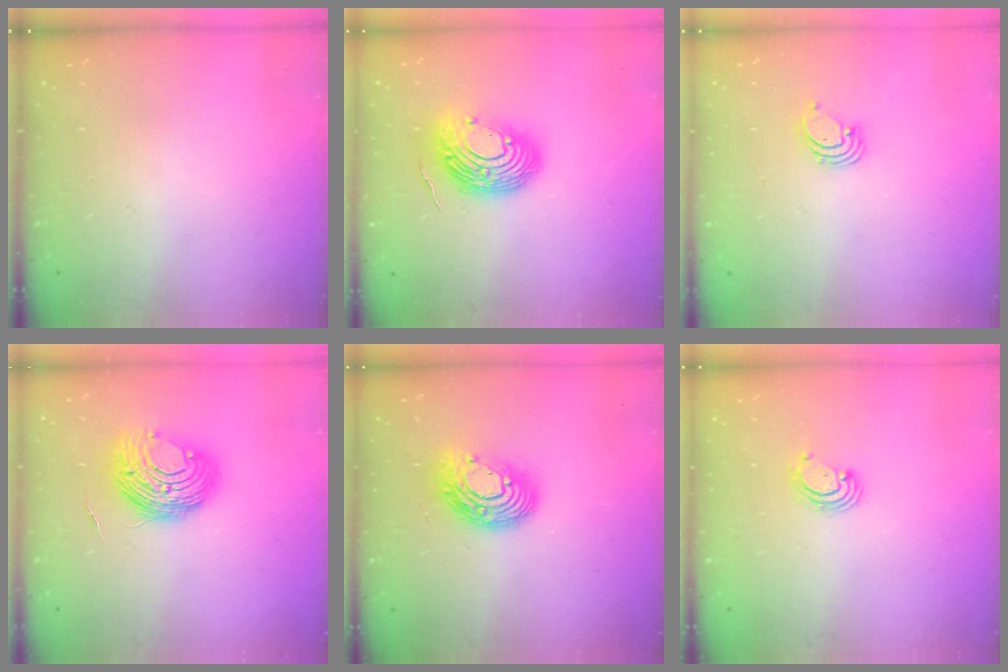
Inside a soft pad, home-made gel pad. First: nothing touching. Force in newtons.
{"total": 13.6, "press": 13.4, "slide": 2.2}
{"total": 1.6, "press": 1.6, "slide": 0.1}
{"total": 11.3, "press": 11.2, "slide": 1.2}
{"total": 13.4, "press": 13.4, "slide": 1.0}
{"total": 2.8, "press": 2.8, "slide": 0.3}